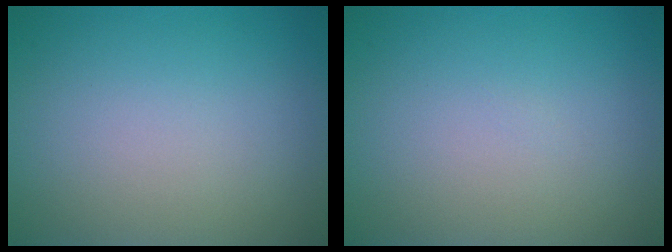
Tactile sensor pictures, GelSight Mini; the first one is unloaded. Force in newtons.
{"total": 0.0}